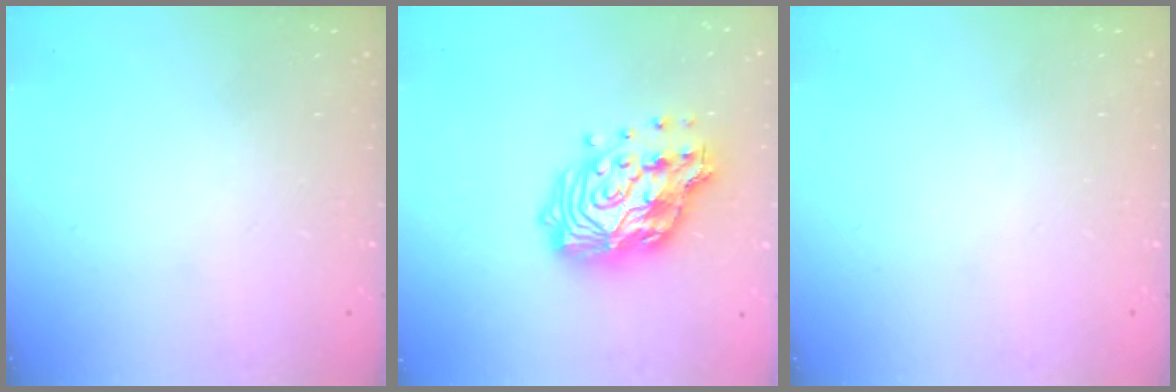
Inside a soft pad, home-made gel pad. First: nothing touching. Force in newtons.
{"total": 18.7, "press": 18.6, "slide": 1.5}
{"total": 0.0}